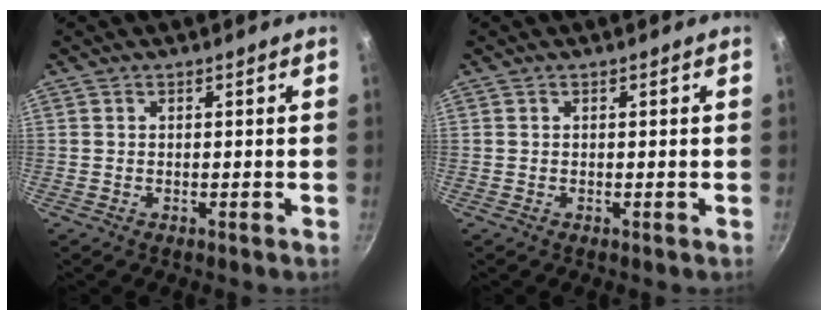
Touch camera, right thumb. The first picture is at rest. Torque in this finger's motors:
{"motor_torque": [0.00, 0.00, 0.00, 0.00, 0.00]}